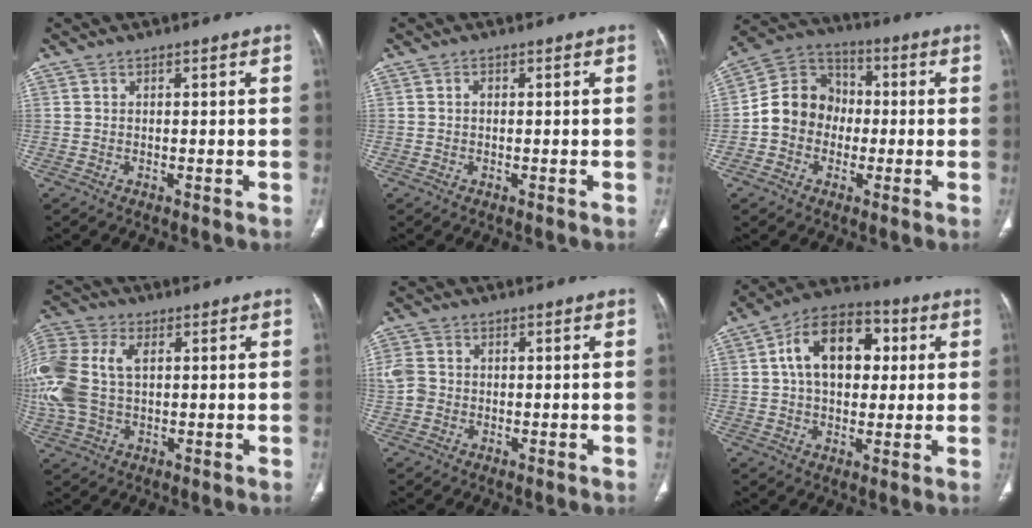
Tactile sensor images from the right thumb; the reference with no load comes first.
{"total": 0.6, "force": [0.0, 0.4, 0.5], "torque": [-0.007, -0.002, -0.003]}
{"total": 11.1, "force": [-1.5, 9.8, 5.2], "torque": [-0.068, 0.036, -0.039]}
{"total": 16.7, "force": [1.8, 10.9, 12.5], "torque": [-0.327, 0.014, 0.037]}
{"total": 4.0, "force": [-0.2, 3.5, 2.1], "torque": [-0.046, 0.008, -0.004]}
{"total": 15.7, "force": [3.3, 10.2, 11.5], "torque": [-0.153, 0.014, 0.045]}